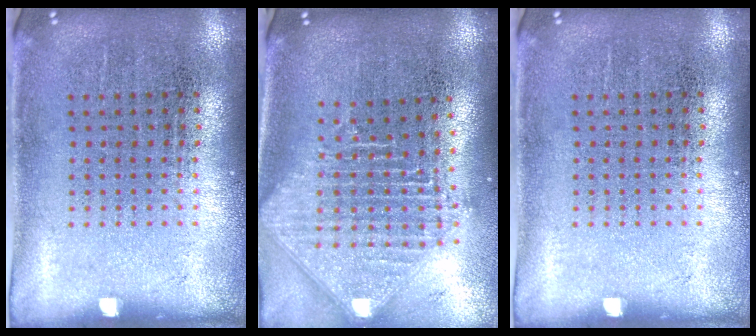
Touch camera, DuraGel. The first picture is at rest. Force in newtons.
{"total": 2.5, "press": 1.9, "slide": 1.6}
{"total": 0.0}